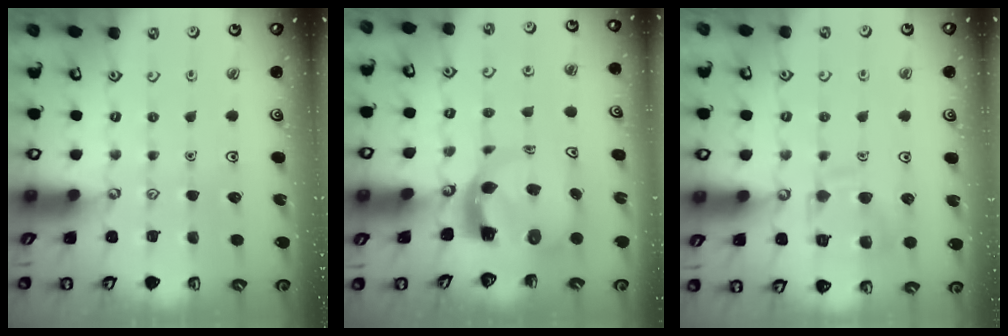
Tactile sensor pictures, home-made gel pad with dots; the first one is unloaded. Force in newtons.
{"total": 4.7, "press": 4.6, "slide": 0.7}
{"total": 11.0, "press": 11.0, "slide": 0.9}